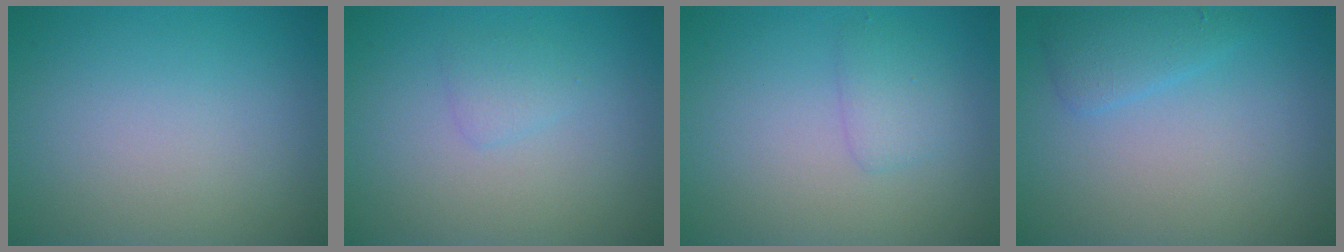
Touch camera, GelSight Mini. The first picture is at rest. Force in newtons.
{"total": 1.1, "press": 1.1, "slide": 0.0}
{"total": 1.6, "press": 1.6, "slide": 0.1}
{"total": 1.9, "press": 1.9, "slide": 0.1}